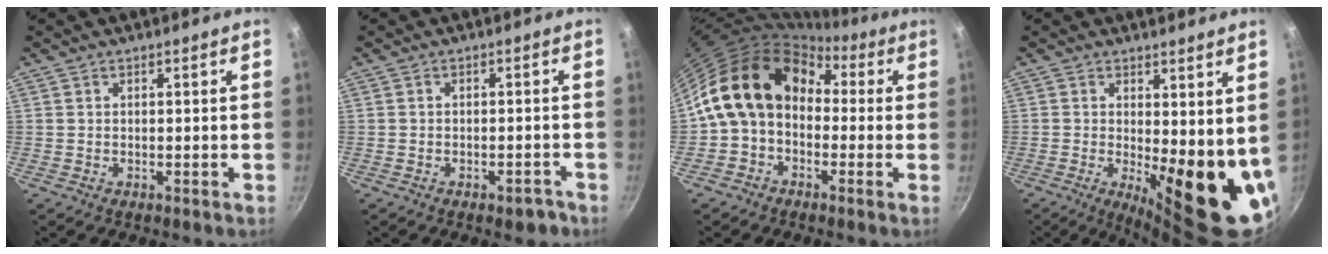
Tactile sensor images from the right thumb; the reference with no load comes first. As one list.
[{"total": 3.1, "force": [-2.0, 1.6, 1.7], "torque": [-0.011, 0.025, -0.014]}, {"total": 15.1, "force": [0.5, 11.5, 9.7], "torque": [-0.137, 0.053, -0.012]}, {"total": 14.0, "force": [0.4, 5.3, 13.0], "torque": [-0.144, -0.034, 0.017]}]